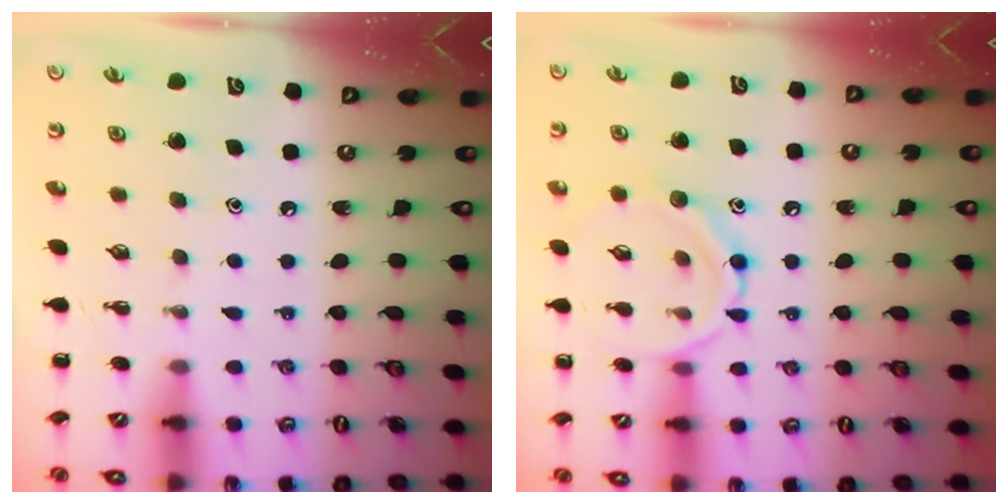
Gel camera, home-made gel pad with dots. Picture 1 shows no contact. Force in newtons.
{"total": 10.6, "press": 10.6, "slide": 0.5}